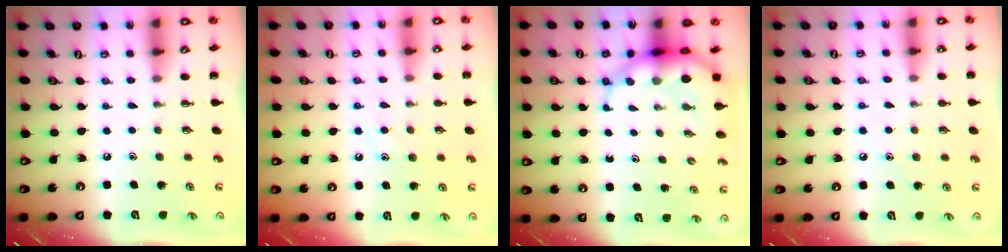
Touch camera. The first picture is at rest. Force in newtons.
{"total": 8.4, "press": 8.4, "slide": 1.2}
{"total": 8.4, "press": 8.0, "slide": 2.6}
{"total": 6.7, "press": 6.3, "slide": 2.1}